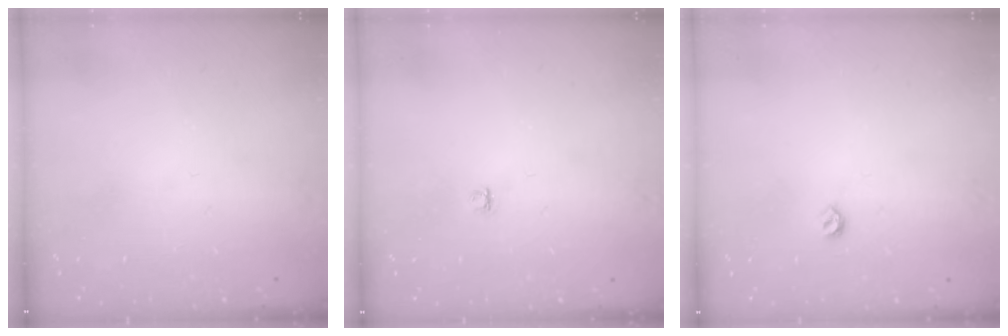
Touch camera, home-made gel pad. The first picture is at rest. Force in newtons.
{"total": 3.8, "press": 3.8, "slide": 0.5}
{"total": 4.0, "press": 3.9, "slide": 0.8}